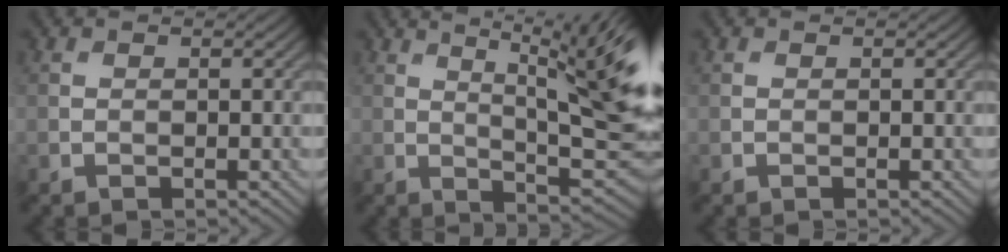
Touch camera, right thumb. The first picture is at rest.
{"total": 13.7, "force": [5.1, 3.8, 12.1], "torque": [-0.159, 0.024, 0.077]}
{"total": 0.0}